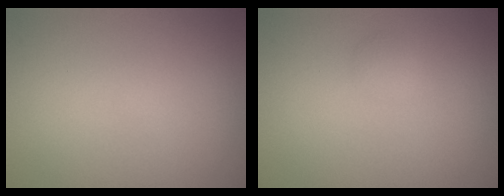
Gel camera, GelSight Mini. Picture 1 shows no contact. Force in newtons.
{"total": 0.8, "press": 0.8, "slide": 0.1}